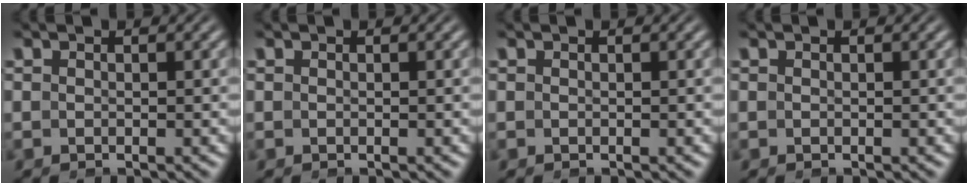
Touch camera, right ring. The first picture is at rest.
{"total": 0.0}
{"total": 0.0}
{"total": 0.0}